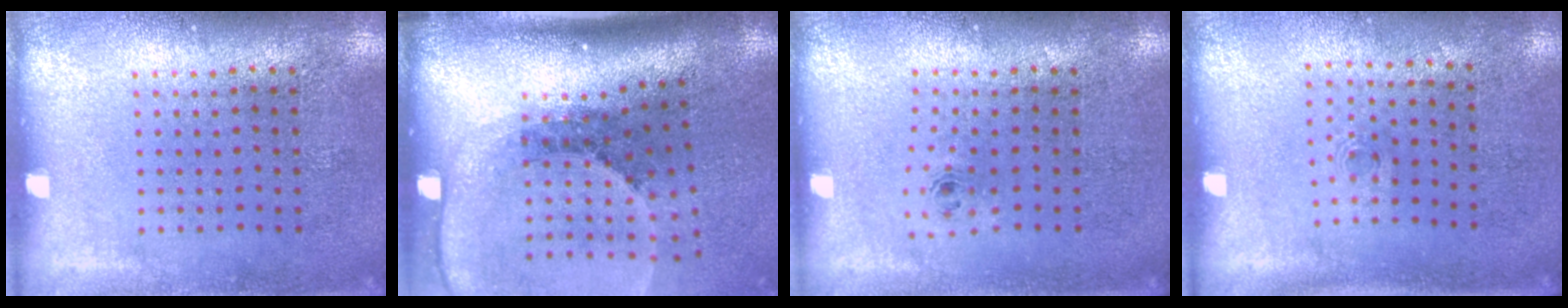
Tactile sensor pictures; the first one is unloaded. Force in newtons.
{"total": 2.8, "press": 1.8, "slide": 2.1}
{"total": 0.6, "press": 0.2, "slide": 0.6}
{"total": 0.6, "press": 0.3, "slide": 0.5}